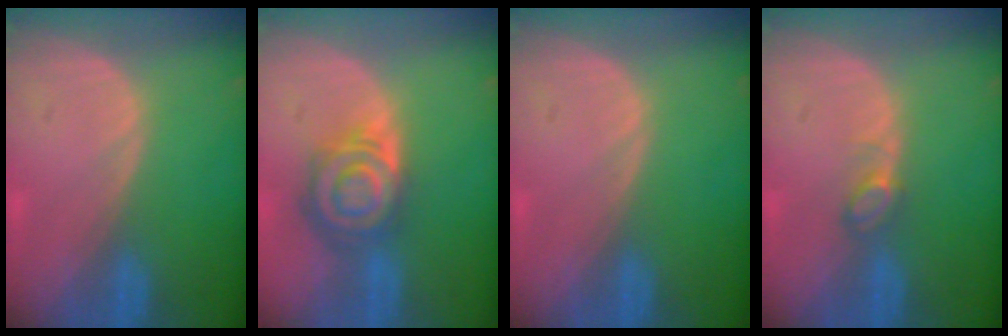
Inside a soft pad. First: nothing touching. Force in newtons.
{"total": 8.0, "press": 7.1, "slide": 3.7}
{"total": 0.0}
{"total": 2.2, "press": 2.2, "slide": 0.3}